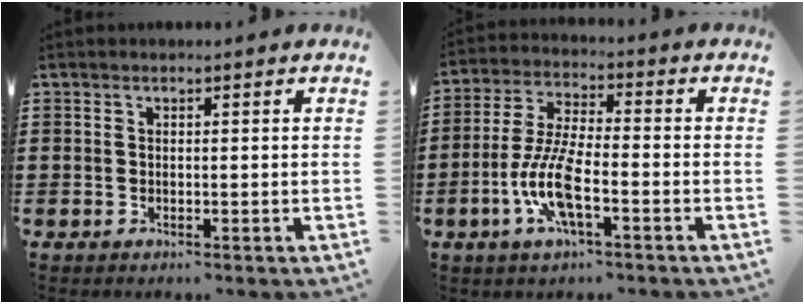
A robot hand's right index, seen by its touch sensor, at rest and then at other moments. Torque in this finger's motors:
{"motor_torque": [2.03, 0.11, 0.50, 0.21]}